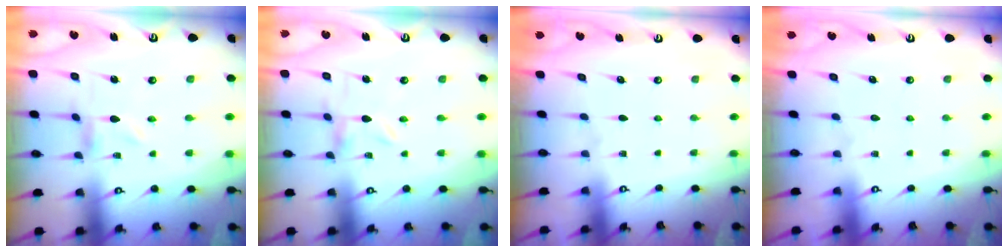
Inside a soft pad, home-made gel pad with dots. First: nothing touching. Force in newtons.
{"total": 0.0}
{"total": 0.0}
{"total": 1.6, "press": 1.6, "slide": 0.1}